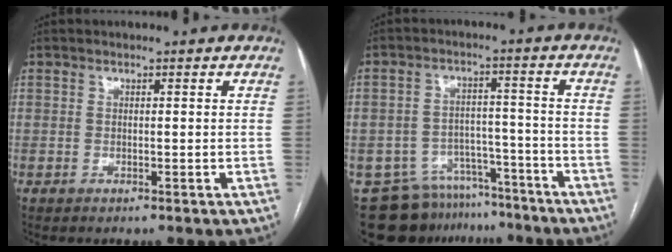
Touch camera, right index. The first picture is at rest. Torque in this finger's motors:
{"motor_torque": [-0.53, -0.28, -1.05, -0.21]}